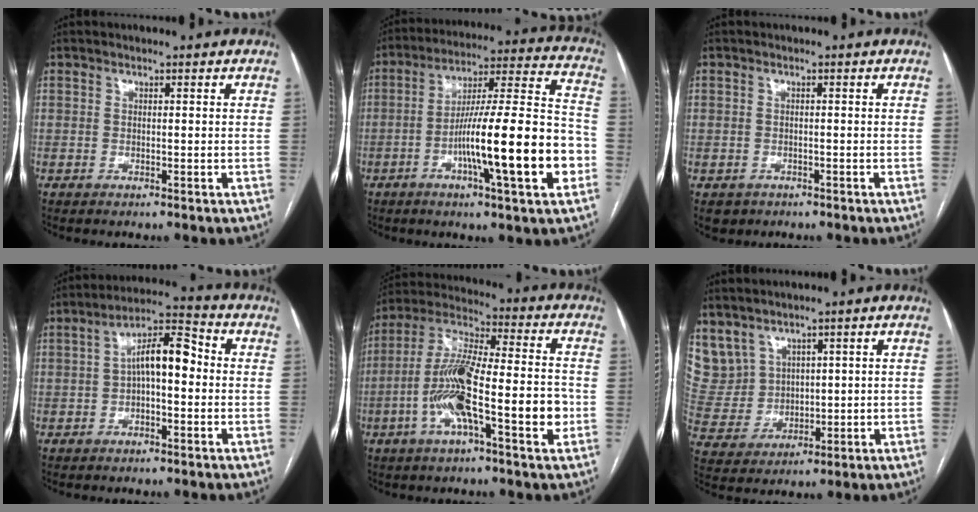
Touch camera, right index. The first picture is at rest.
{"total": 20.0, "force": [-6.0, 1.2, 19.1], "torque": [-0.283, 0.008, -0.092]}
{"total": 2.8, "force": [-1.6, 2.3, 0.3], "torque": [-0.004, 0.004, -0.021]}
{"total": 8.3, "force": [0.1, 2.9, 7.8], "torque": [-0.137, 0.036, -0.001]}
{"total": 16.2, "force": [-4.3, 3.1, 15.3], "torque": [-0.282, 0.013, -0.076]}
{"total": 10.3, "force": [6.1, 8.1, 2.2], "torque": [-0.075, 0.038, 0.154]}